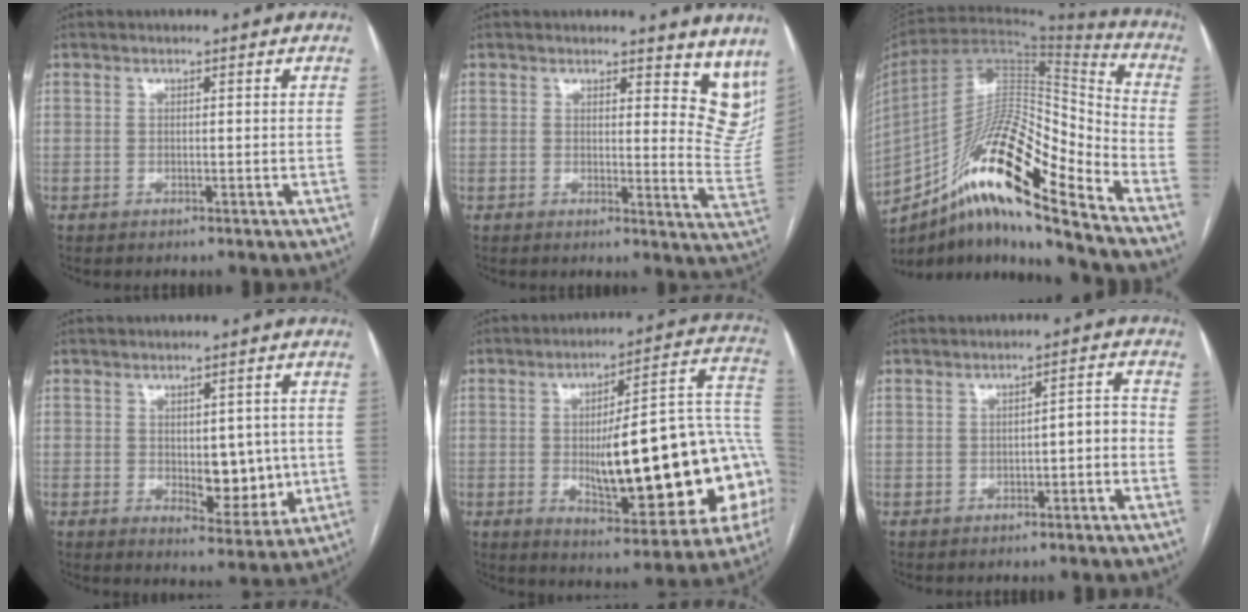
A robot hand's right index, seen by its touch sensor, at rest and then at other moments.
{"total": 11.0, "force": [9.5, 4.0, 3.8], "torque": [-0.001, -0.050, 0.077]}
{"total": 21.9, "force": [-13.9, 2.7, 16.7], "torque": [-0.300, 0.007, -0.248]}
{"total": 7.2, "force": [-0.3, 3.8, 6.2], "torque": [-0.070, 0.000, 0.009]}
{"total": 24.9, "force": [-3.3, 6.0, 24.0], "torque": [-0.263, 0.029, -0.030]}
{"total": 3.3, "force": [-1.3, 1.1, 2.9], "torque": [-0.039, 0.021, -0.018]}